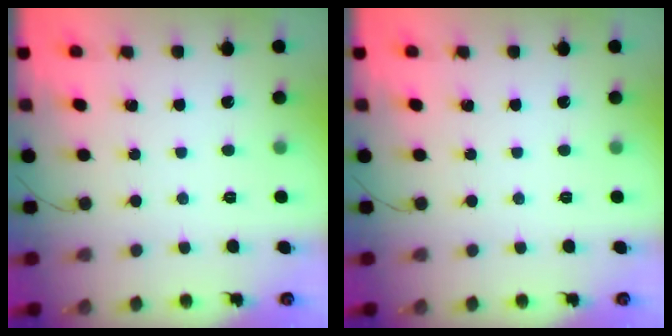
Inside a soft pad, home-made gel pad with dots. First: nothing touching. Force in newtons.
{"total": 0.0}